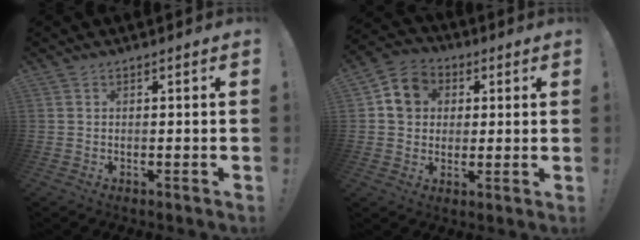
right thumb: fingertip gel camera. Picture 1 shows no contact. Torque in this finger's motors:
{"motor_torque": [0.32, 0.27, 0.05, 0.15, 0.05]}